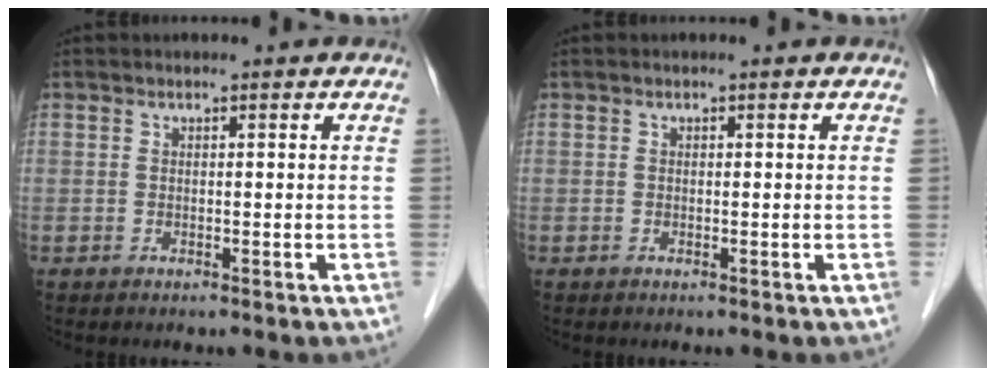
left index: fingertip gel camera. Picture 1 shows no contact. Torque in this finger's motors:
{"motor_torque": [-0.13, 0.30, 0.02, -0.01]}